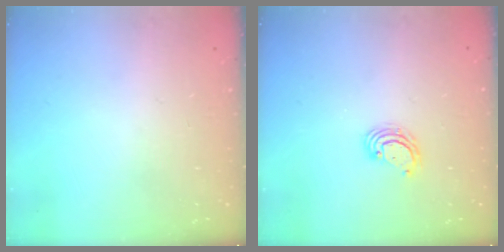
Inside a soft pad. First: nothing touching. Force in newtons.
{"total": 3.8, "press": 3.8, "slide": 0.1}